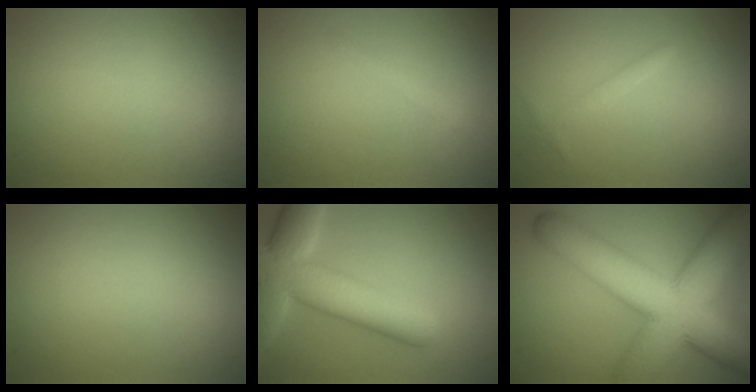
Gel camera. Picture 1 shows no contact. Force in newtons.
{"total": 1.0, "press": 1.0, "slide": 0.1}
{"total": 1.0, "press": 1.0, "slide": 0.0}
{"total": 0.0}
{"total": 9.6, "press": 9.6, "slide": 0.7}
{"total": 12.7, "press": 12.7, "slide": 0.2}